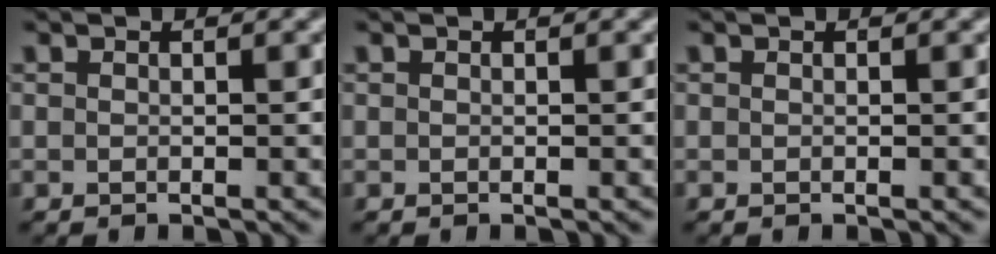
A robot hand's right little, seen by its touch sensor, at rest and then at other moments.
{"total": 0.0}
{"total": 0.0}